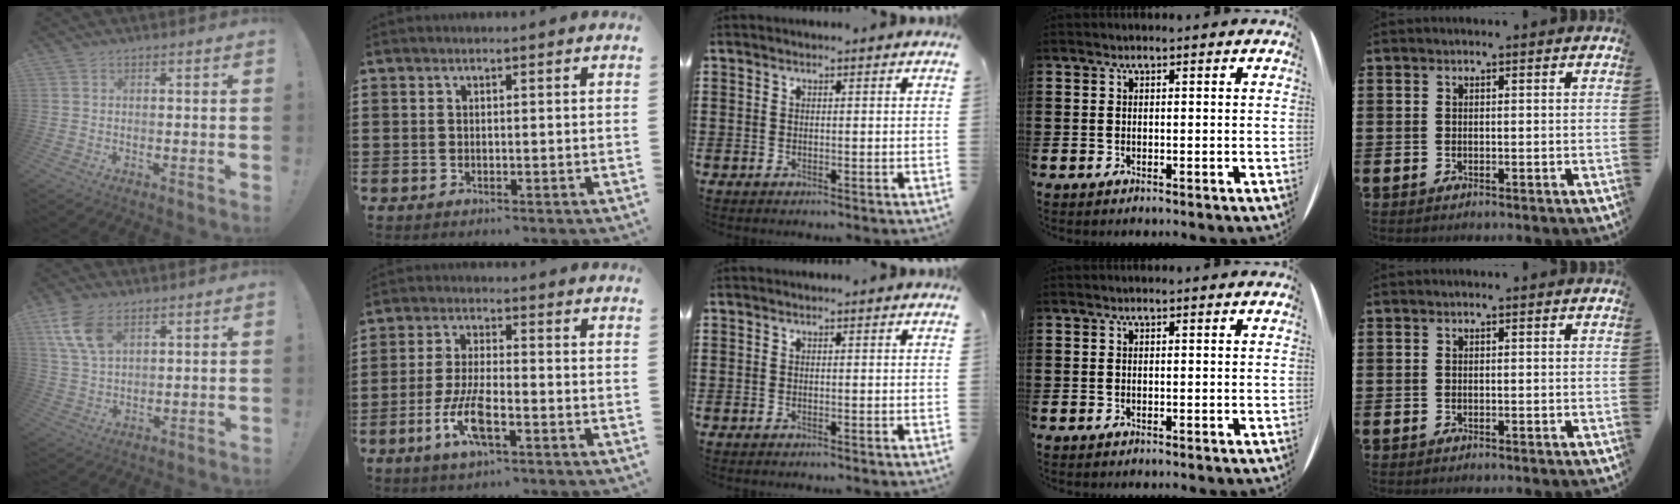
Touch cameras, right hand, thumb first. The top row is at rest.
{"thumb": {"total": 10.1, "force": [5.3, 5.5, 6.6], "torque": [-0.126, -0.015, 0.104]}, "index": {"total": 7.8, "force": [-3.3, 2.2, 6.6], "torque": [-0.153, -0.016, -0.064]}}